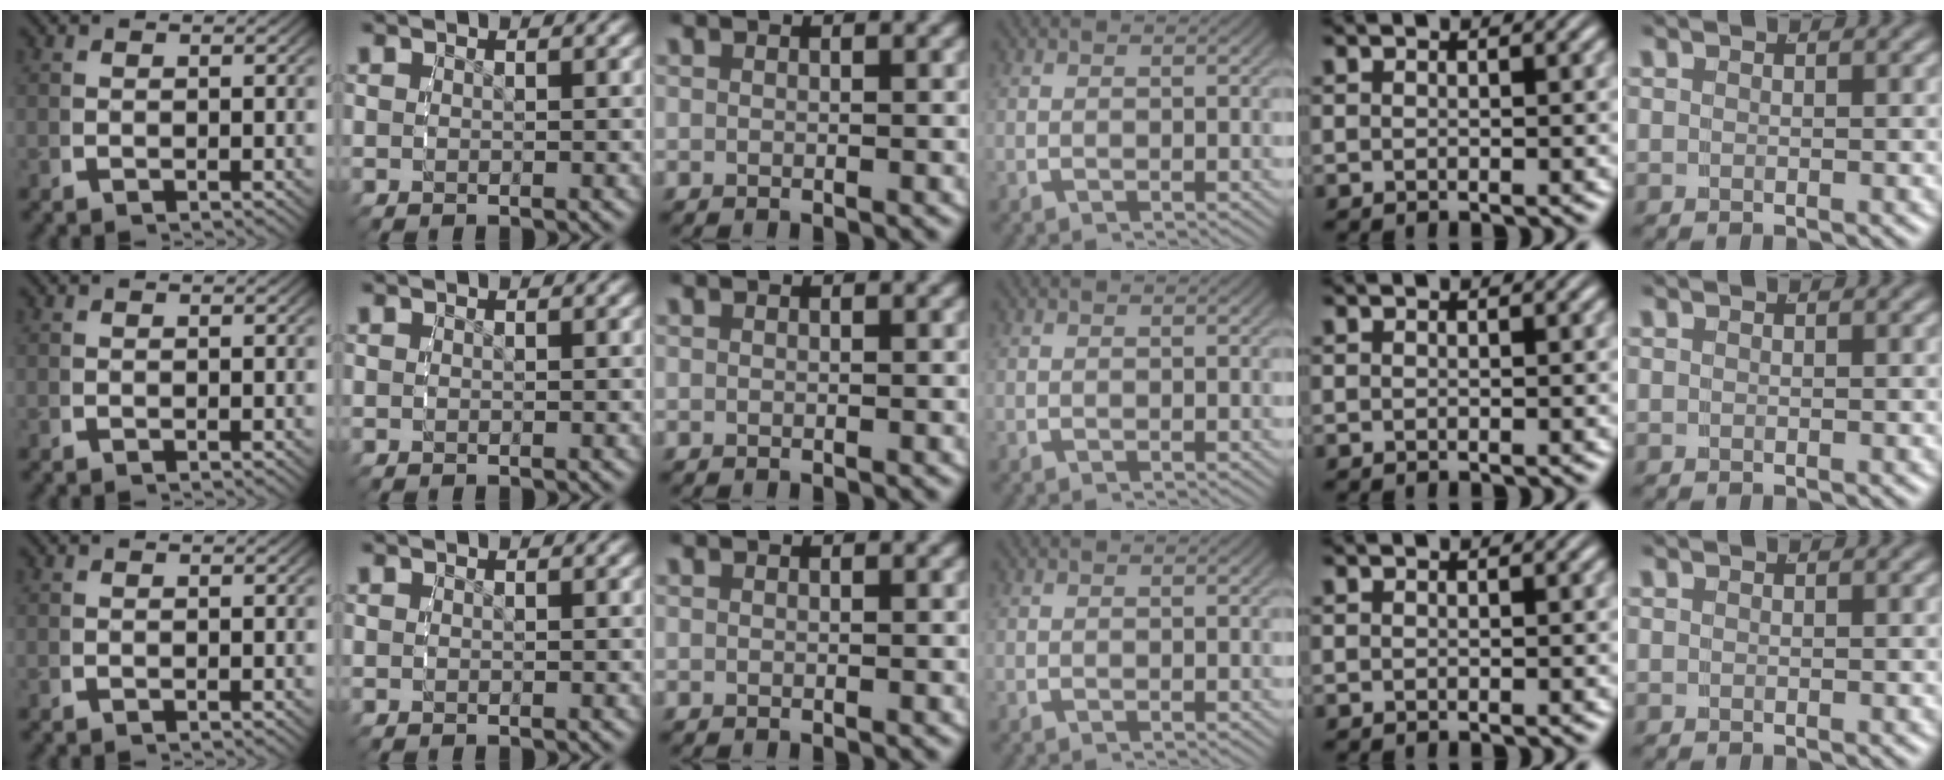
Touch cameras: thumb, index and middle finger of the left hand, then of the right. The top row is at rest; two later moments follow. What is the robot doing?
{"motion": "reach", "object": "pen bag"}